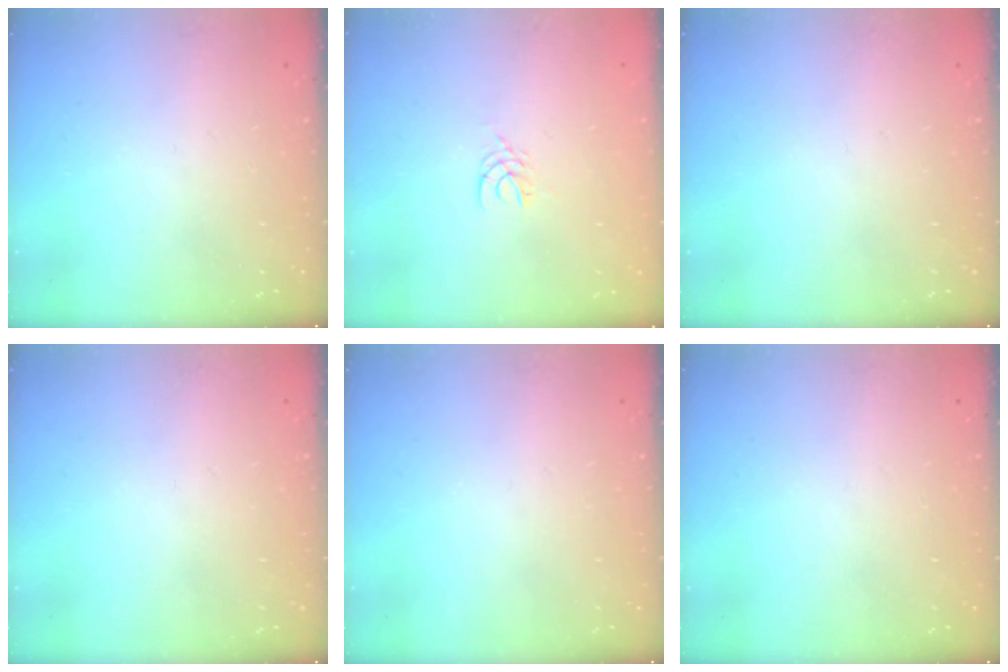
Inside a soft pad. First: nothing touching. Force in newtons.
{"total": 2.5, "press": 2.5, "slide": 0.4}
{"total": 0.0}
{"total": 0.0}
{"total": 0.0}
{"total": 0.0}